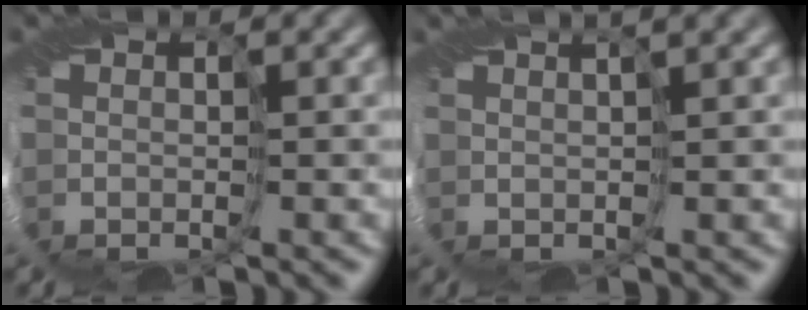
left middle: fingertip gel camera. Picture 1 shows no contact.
{"total": 2.7, "force": [1.9, 0.1, 2.0], "torque": [-0.036, 0.008, 0.026]}